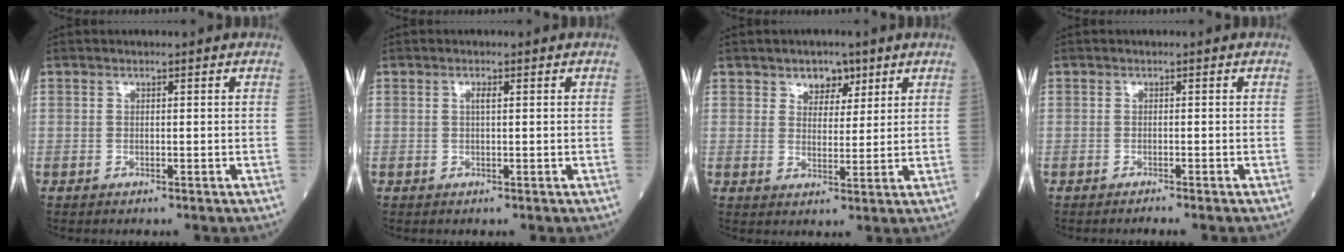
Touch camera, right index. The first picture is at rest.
{"total": 0.9, "force": [0.3, 0.1, 0.9], "torque": [-0.020, 0.001, 0.003]}
{"total": 4.1, "force": [2.6, 2.6, 1.8], "torque": [-0.019, 0.003, 0.043]}
{"total": 1.4, "force": [-1.3, -0.3, 0.6], "torque": [-0.008, 0.003, -0.018]}